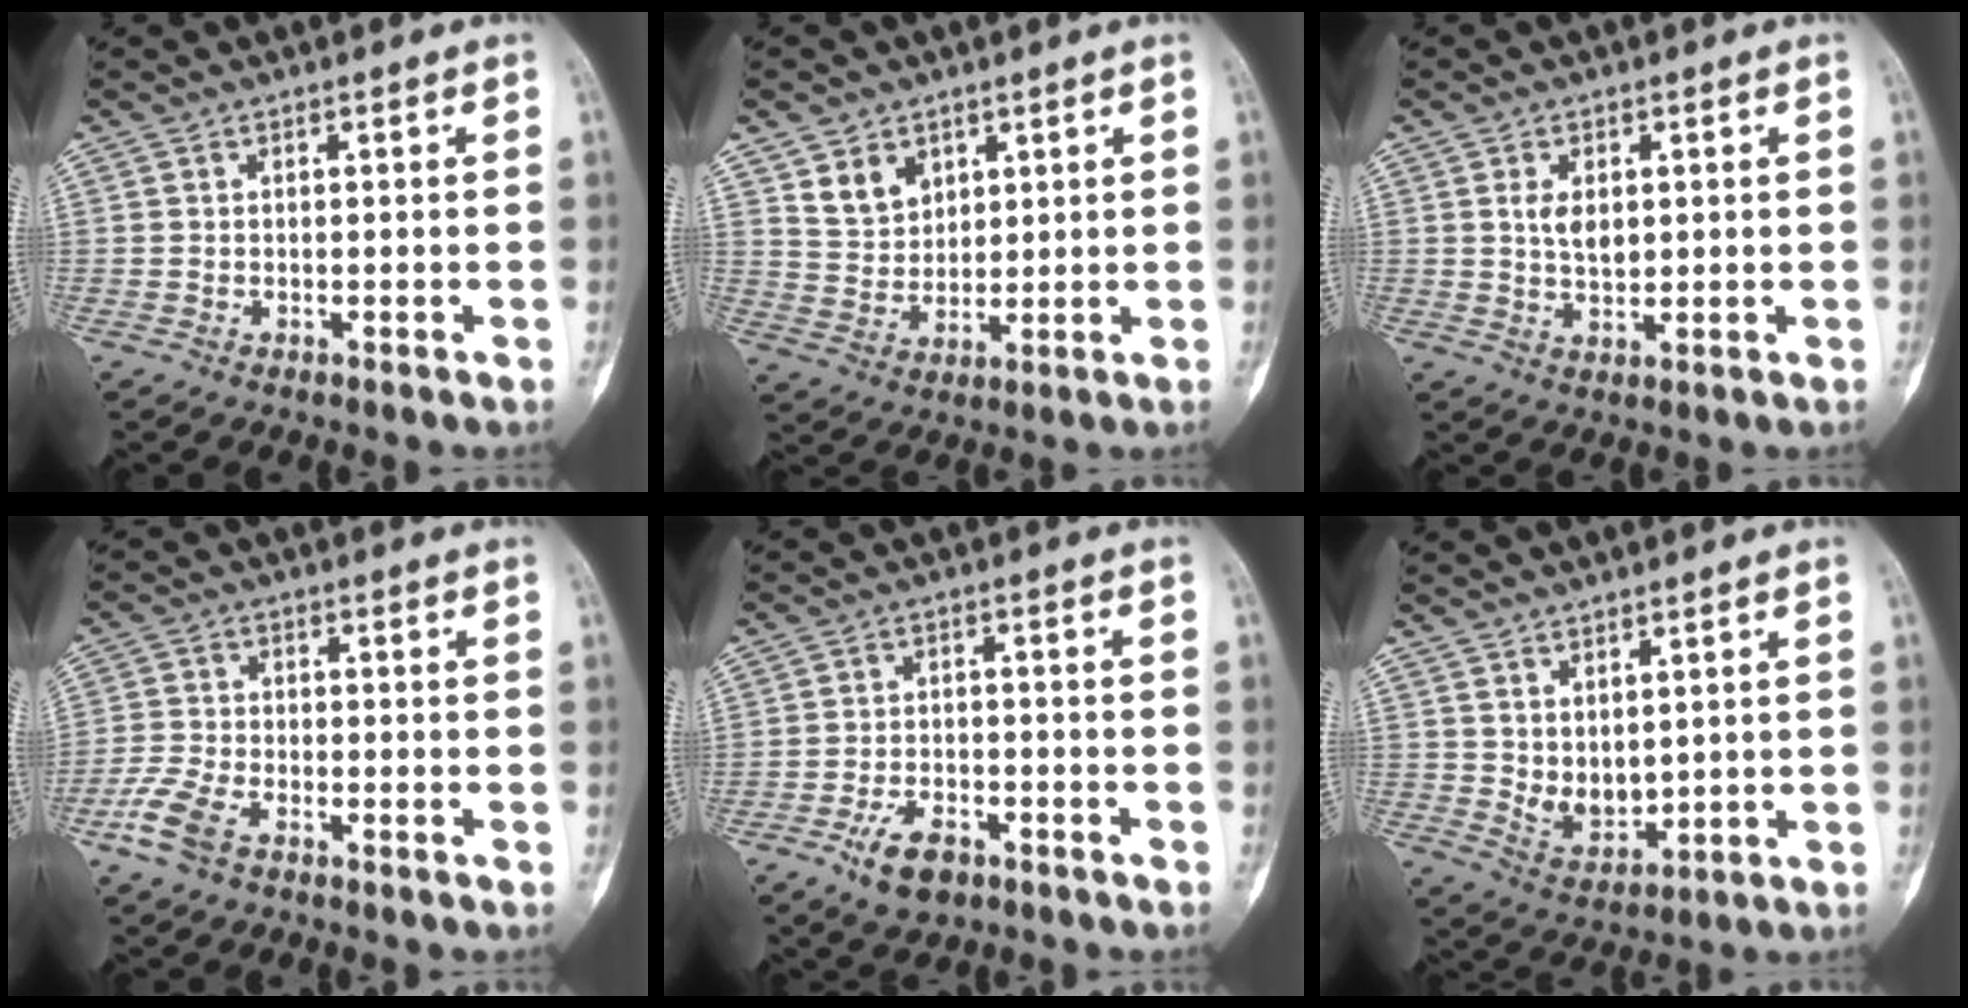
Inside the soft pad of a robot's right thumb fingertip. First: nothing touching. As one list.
[{"total": 7.0, "force": [3.8, 5.2, 2.9], "torque": [-0.026, -0.027, 0.079]}, {"total": 4.6, "force": [1.0, 2.8, 3.5], "torque": [-0.048, -0.009, 0.022]}, {"total": 6.7, "force": [-4.1, 3.1, 4.3], "torque": [-0.105, 0.011, -0.084]}, {"total": 6.8, "force": [-4.1, 3.5, 4.1], "torque": [-0.070, 0.022, -0.068]}, {"total": 5.8, "force": [1.7, 3.6, 4.2], "torque": [-0.051, -0.027, 0.050]}]